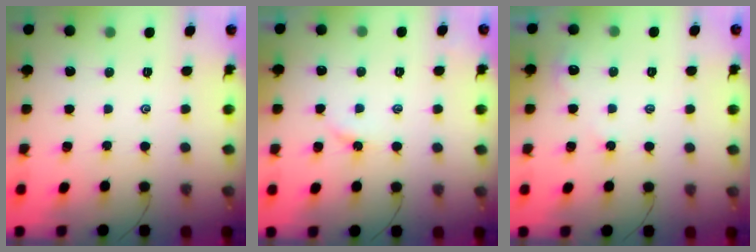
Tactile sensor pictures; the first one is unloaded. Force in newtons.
{"total": 1.9, "press": 1.9, "slide": 0.3}
{"total": 2.3, "press": 2.3, "slide": 0.2}